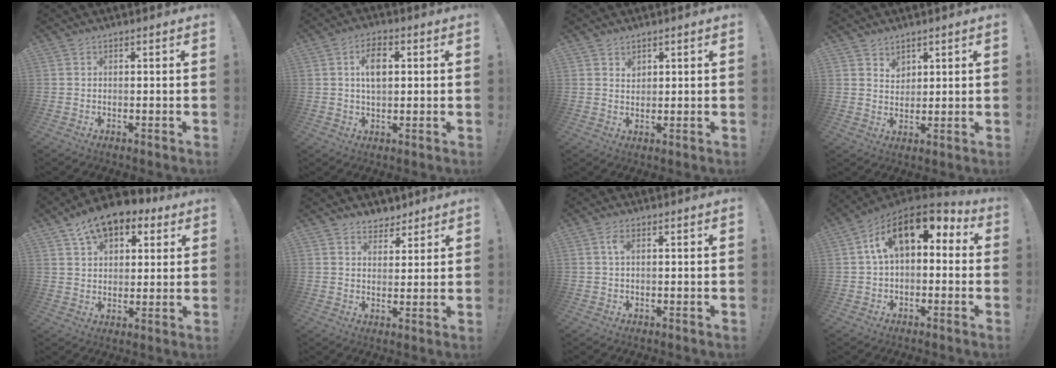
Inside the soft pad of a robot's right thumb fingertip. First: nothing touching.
{"total": 7.3, "force": [1.6, 4.1, 5.8], "torque": [-0.092, 0.004, 0.025]}
{"total": 1.9, "force": [1.4, 1.1, 0.4], "torque": [-0.001, -0.008, 0.026]}
{"total": 3.7, "force": [2.7, 2.5, 0.5], "torque": [-0.005, -0.016, 0.049]}
{"total": 11.6, "force": [7.5, 6.6, 5.8], "torque": [-0.096, -0.039, 0.142]}
{"total": 5.3, "force": [4.0, 3.4, 0.6], "torque": [-0.006, -0.027, 0.079]}
{"total": 2.7, "force": [0.9, 1.4, 2.1], "torque": [-0.042, 0.004, 0.015]}
{"total": 15.1, "force": [5.6, 7.8, 11.7], "torque": [-0.197, -0.012, 0.101]}